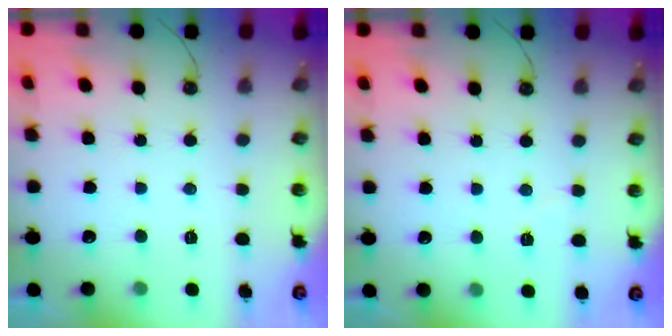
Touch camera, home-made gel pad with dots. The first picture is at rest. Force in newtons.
{"total": 2.8, "press": 2.7, "slide": 0.8}